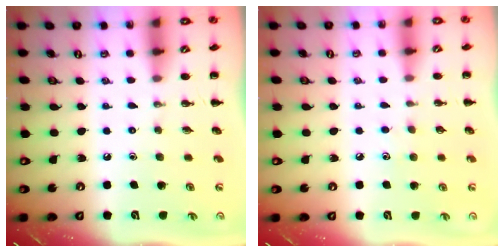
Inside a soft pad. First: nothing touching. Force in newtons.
{"total": 4.3, "press": 4.1, "slide": 1.2}